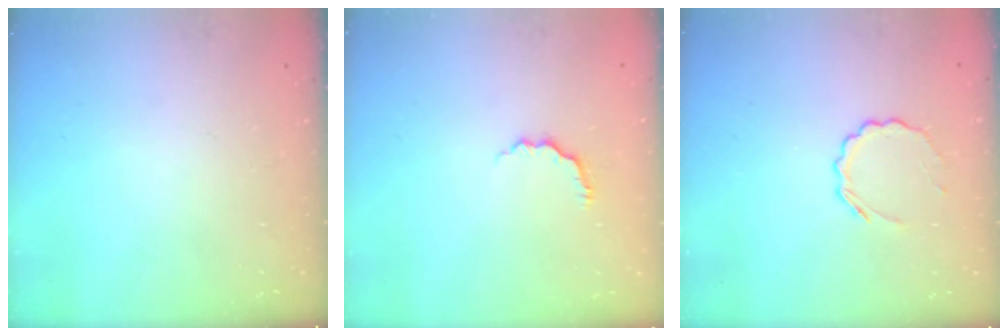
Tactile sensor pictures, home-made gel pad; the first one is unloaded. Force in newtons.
{"total": 3.3, "press": 3.3, "slide": 0.6}
{"total": 5.5, "press": 5.2, "slide": 1.6}